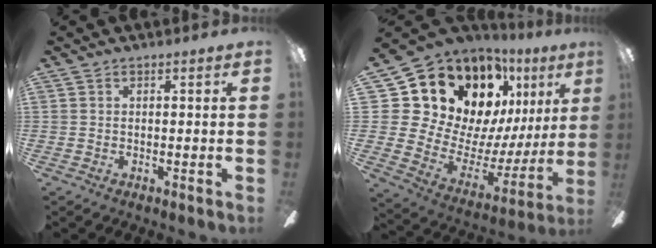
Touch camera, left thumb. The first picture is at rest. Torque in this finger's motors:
{"motor_torque": [1.65, 1.59, 0.08, -0.07, 0.14]}